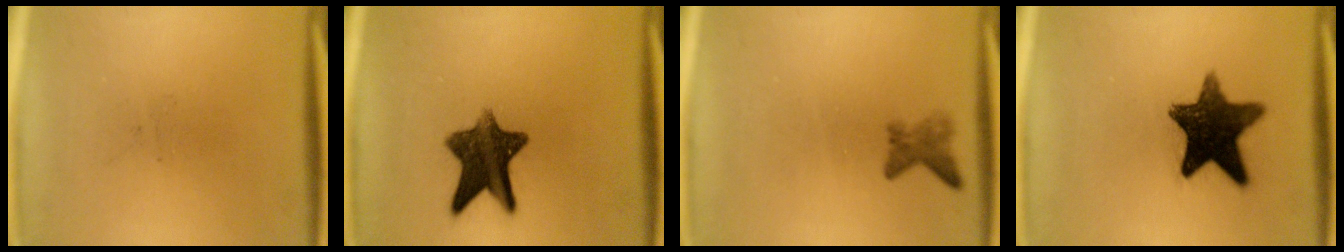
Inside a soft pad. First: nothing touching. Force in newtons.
{"total": 10.6}
{"total": 2.0}
{"total": 13.4}